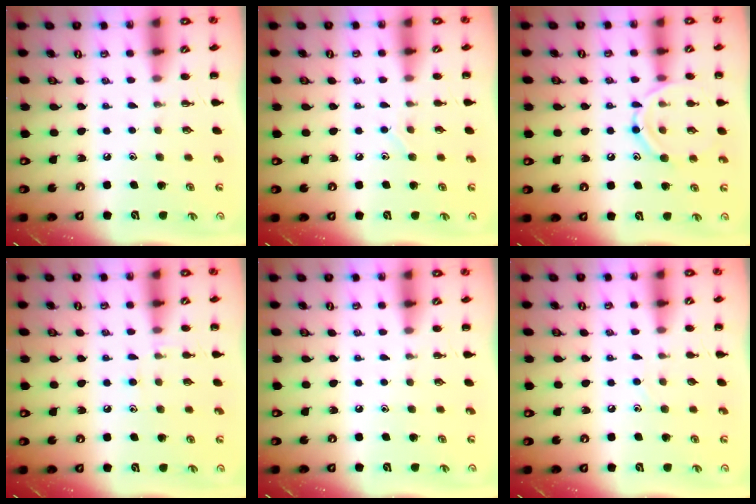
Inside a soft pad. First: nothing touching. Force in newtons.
{"total": 5.5, "press": 5.3, "slide": 1.5}
{"total": 11.5, "press": 11.4, "slide": 1.1}
{"total": 7.4, "press": 7.2, "slide": 1.7}
{"total": 0.0}
{"total": 2.3, "press": 2.2, "slide": 0.9}